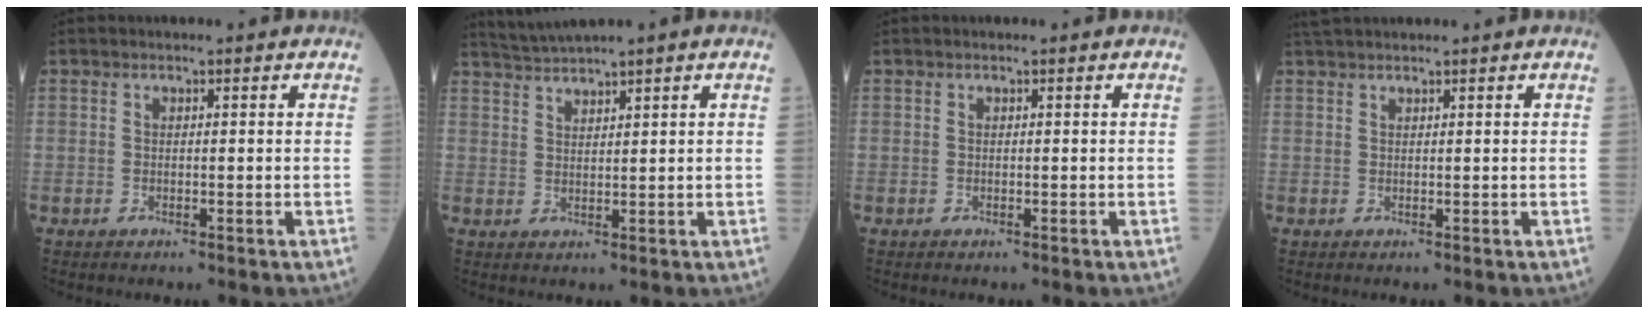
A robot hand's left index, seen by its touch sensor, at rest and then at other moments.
{"total": 3.3, "force": [2.9, -0.8, 1.2], "torque": [-0.036, 0.014, 0.065]}
{"total": 0.0}
{"total": 2.5, "force": [2.3, -0.3, 0.9], "torque": [-0.012, 0.028, 0.047]}